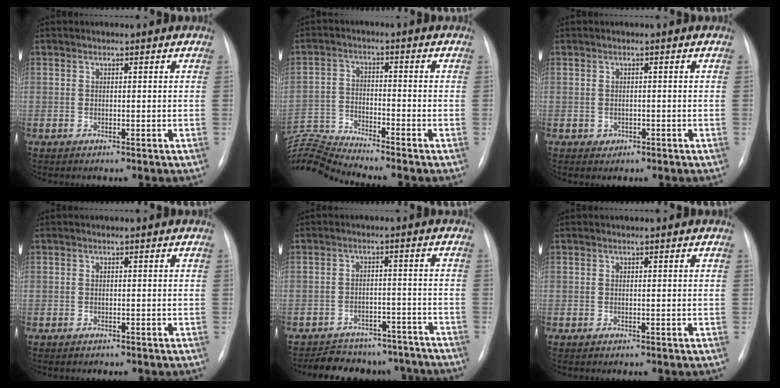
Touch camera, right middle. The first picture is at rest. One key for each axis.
{"total": 9.5, "fx": -9.1, "fy": -2.5, "fz": 0.8, "tx": -0.030, "ty": 0.002, "tz": -0.176}
{"total": 0.7, "fx": -0.3, "fy": 0.7, "fz": 0.1, "tx": 0.001, "ty": 0.002, "tz": -0.003}
{"total": 0.5, "fx": -0.5, "fy": 0.2, "fz": 0.0, "tx": -0.007, "ty": 0.001, "tz": -0.008}
{"total": 13.5, "fx": -12.2, "fy": 5.4, "fz": 2.5, "tx": -0.029, "ty": 0.024, "tz": -0.146}
{"total": 0.0}